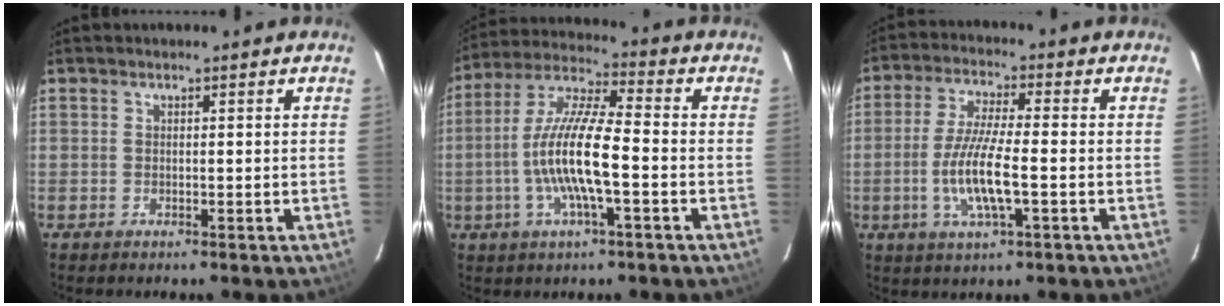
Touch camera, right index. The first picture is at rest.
{"total": 13.6, "force": [-3.1, 2.4, 13.0], "torque": [-0.260, 0.002, -0.063]}
{"total": 10.3, "force": [-2.6, 1.8, 9.9], "torque": [-0.196, -0.007, -0.051]}